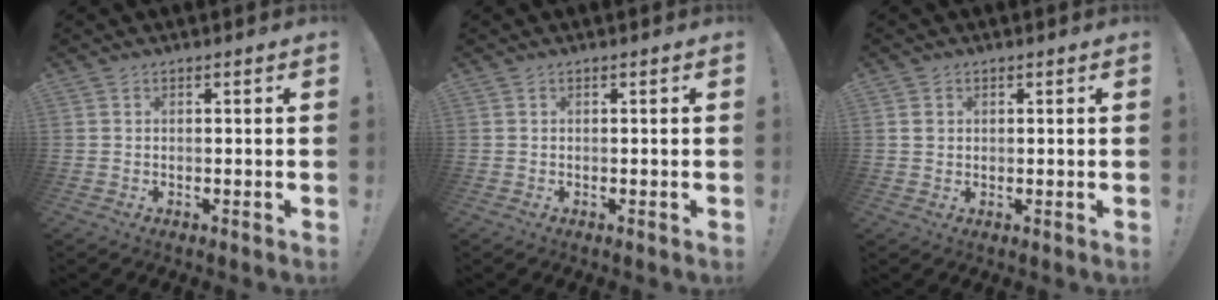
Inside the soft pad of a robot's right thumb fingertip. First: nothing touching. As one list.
[{"total": 0.0}, {"total": 1.8, "force": [0.6, 1.6, 0.6], "torque": [0.004, -0.002, 0.009]}]